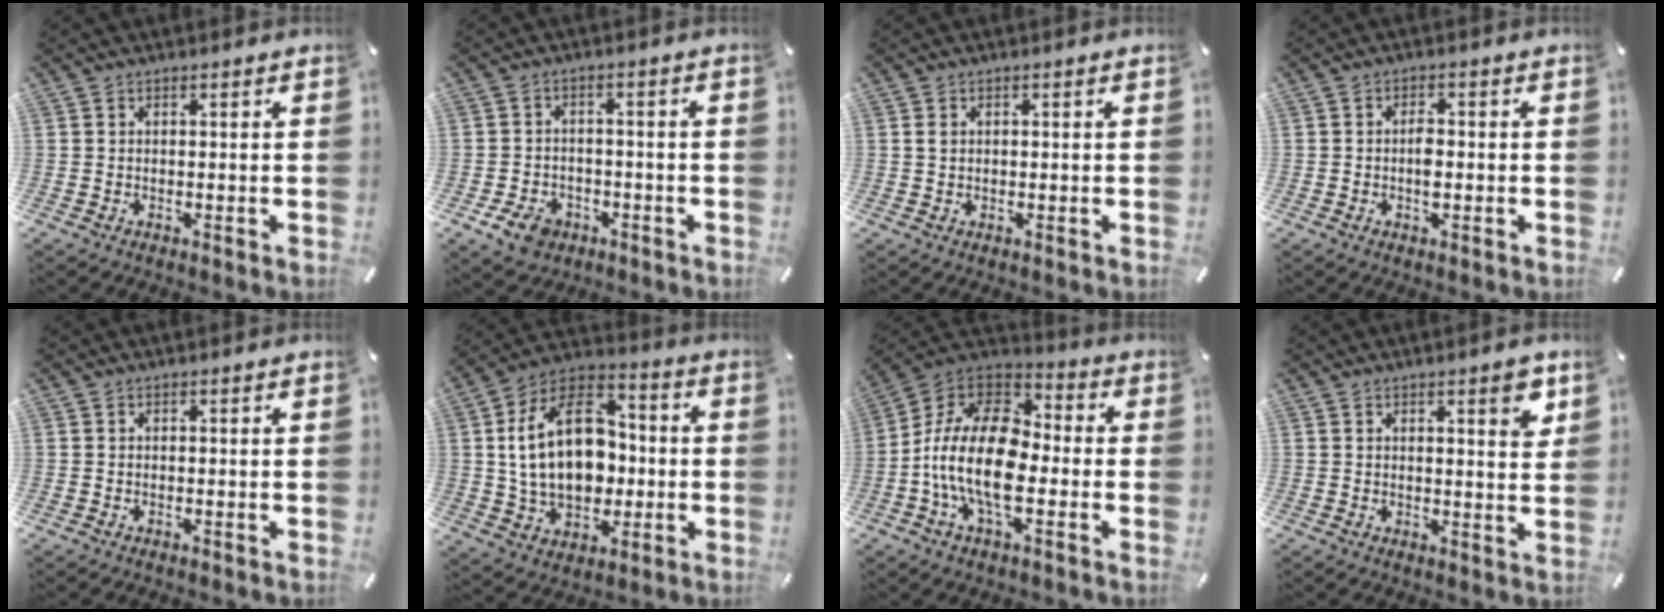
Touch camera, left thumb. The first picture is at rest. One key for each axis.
{"total": 6.1, "fx": -3.4, "fy": 4.4, "fz": 2.4, "tx": -0.052, "ty": 0.019, "tz": -0.064}
{"total": 1.4, "fx": 0.3, "fy": 0.9, "fz": 1.0, "tx": -0.021, "ty": 0.005, "tz": 0.004}
{"total": 3.1, "fx": -0.4, "fy": 1.4, "fz": 2.7, "tx": -0.051, "ty": 0.004, "tz": -0.009}
{"total": 0.0}
{"total": 20.6, "fx": 0.3, "fy": 14.7, "fz": 14.5, "tx": -0.277, "ty": 0.010, "tz": 0.004}
{"total": 17.6, "fx": -5.2, "fy": 9.6, "fz": 13.8, "tx": -0.297, "ty": 0.018, "tz": -0.095}
{"total": 5.3, "fx": 2.9, "fy": 1.5, "fz": 4.1, "tx": -0.053, "ty": -0.014, "tz": 0.043}